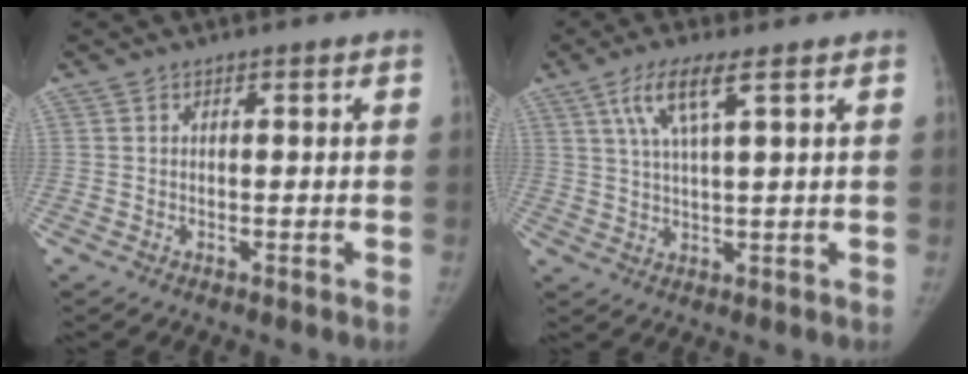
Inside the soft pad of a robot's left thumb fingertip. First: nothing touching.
{"total": 7.0, "force": [3.4, 1.0, 6.1], "torque": [-0.132, -0.007, 0.069]}